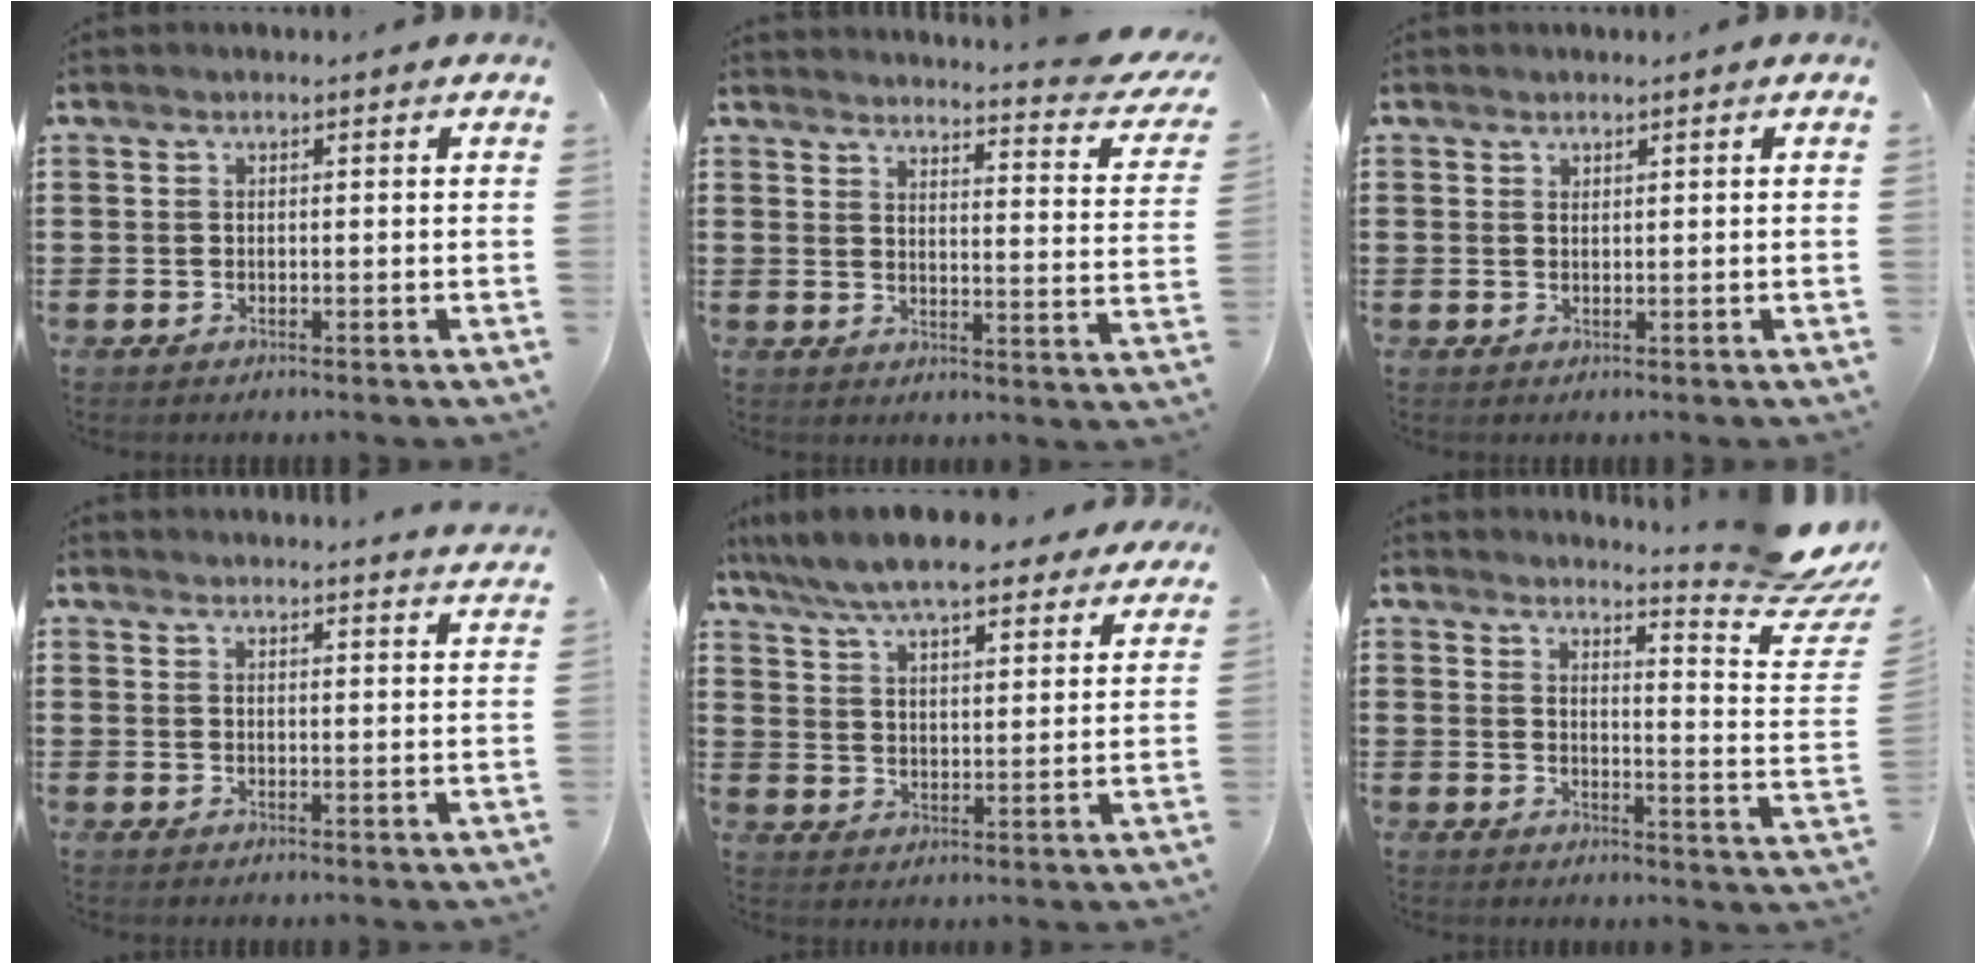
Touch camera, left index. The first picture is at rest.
{"total": 3.7, "force": [3.3, -0.5, 1.5], "torque": [-0.032, -0.034, 0.047]}
{"total": 0.7, "force": [0.7, 0.2, 0.2], "torque": [-0.005, 0.000, 0.014]}
{"total": 2.9, "force": [2.9, -0.3, 0.1], "torque": [-0.002, -0.015, 0.054]}
{"total": 8.4, "force": [7.7, 1.2, 3.2], "torque": [-0.093, -0.028, 0.139]}
{"total": 7.6, "force": [6.7, 0.1, 3.7], "torque": [-0.057, -0.061, 0.109]}